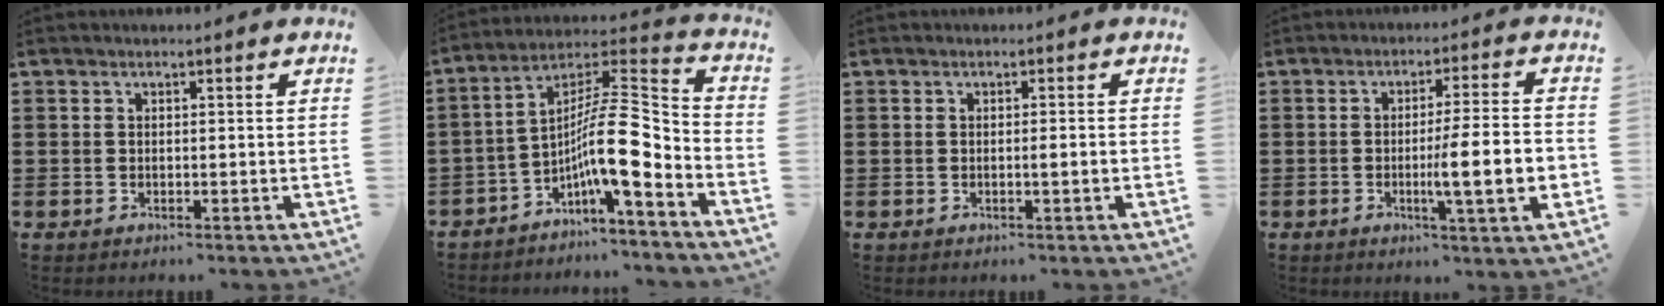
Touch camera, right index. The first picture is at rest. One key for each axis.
{"total": 12.5, "fx": -3.8, "fy": 2.9, "fz": 11.6, "tx": -0.207, "ty": -0.018, "tz": -0.081}
{"total": 1.4, "fx": -0.3, "fy": -0.1, "fz": 1.3, "tx": -0.021, "ty": -0.003, "tz": -0.006}
{"total": 9.8, "fx": -2.0, "fy": 0.8, "fz": 9.6, "tx": -0.148, "ty": -0.015, "tz": -0.039}